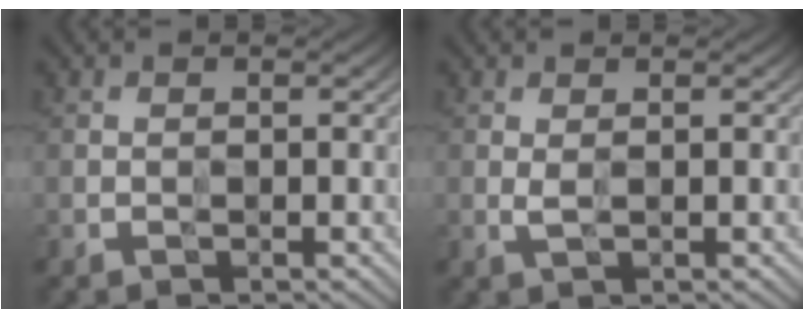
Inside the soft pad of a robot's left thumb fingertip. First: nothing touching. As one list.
[{"total": 1.0, "force": [0.6, 0.1, 0.8], "torque": [-0.020, 0.001, 0.012]}]